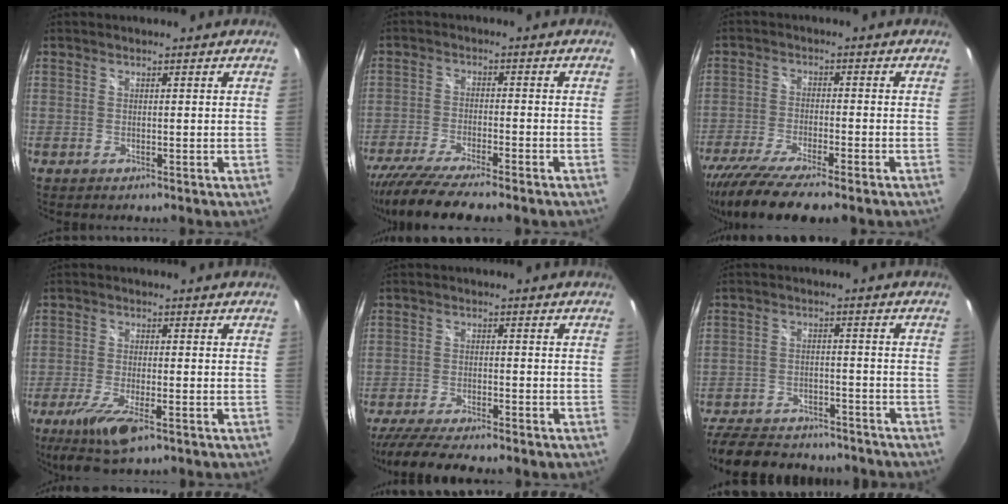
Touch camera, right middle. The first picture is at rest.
{"total": 11.9, "force": [-10.0, 0.9, 6.4], "torque": [-0.138, -0.038, -0.170]}
{"total": 13.2, "force": [-10.4, 1.6, 7.9], "torque": [-0.164, -0.046, -0.176]}
{"total": 9.0, "force": [-5.5, 2.3, 6.7], "torque": [-0.156, -0.032, -0.100]}
{"total": 11.1, "force": [-9.6, 1.1, 5.6], "torque": [-0.126, -0.027, -0.155]}
{"total": 23.0, "force": [-18.7, 9.1, 9.7], "torque": [-0.222, -0.004, -0.259]}